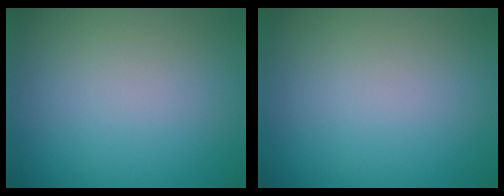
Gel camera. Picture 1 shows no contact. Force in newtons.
{"total": 0.0}